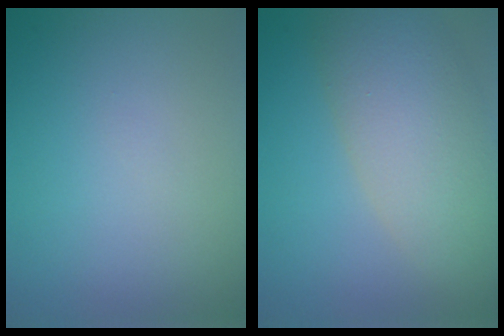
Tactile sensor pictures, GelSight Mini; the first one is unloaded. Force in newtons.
{"total": 7.7, "press": 7.7, "slide": 0.5}